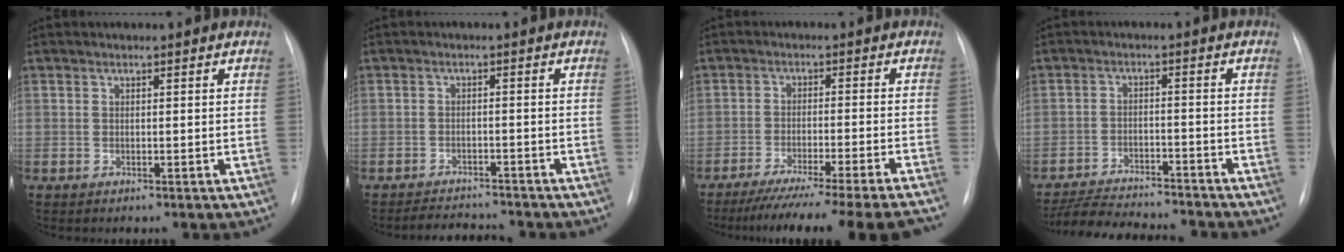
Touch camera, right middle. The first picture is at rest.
{"total": 4.9, "force": [-4.8, 1.0, 0.7], "torque": [-0.014, -0.005, -0.072]}
{"total": 18.0, "force": [-15.8, -2.2, 8.4], "torque": [-0.096, -0.053, -0.229]}
{"total": 12.8, "force": [-12.0, 1.6, 4.1], "torque": [-0.070, -0.004, -0.178]}